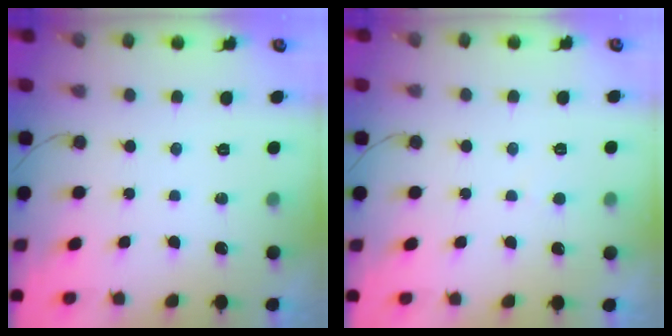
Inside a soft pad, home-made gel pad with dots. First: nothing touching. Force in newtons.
{"total": 2.4, "press": 2.4, "slide": 0.2}